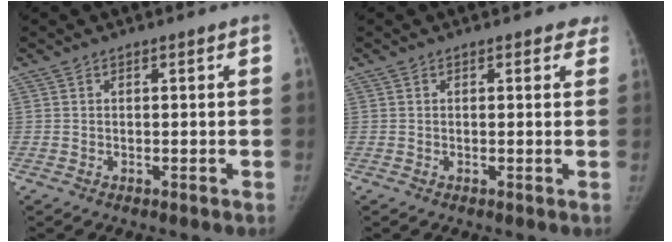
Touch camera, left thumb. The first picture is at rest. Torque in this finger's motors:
{"motor_torque": [0.34, 0.05, 0.45, -0.34, 0.09]}